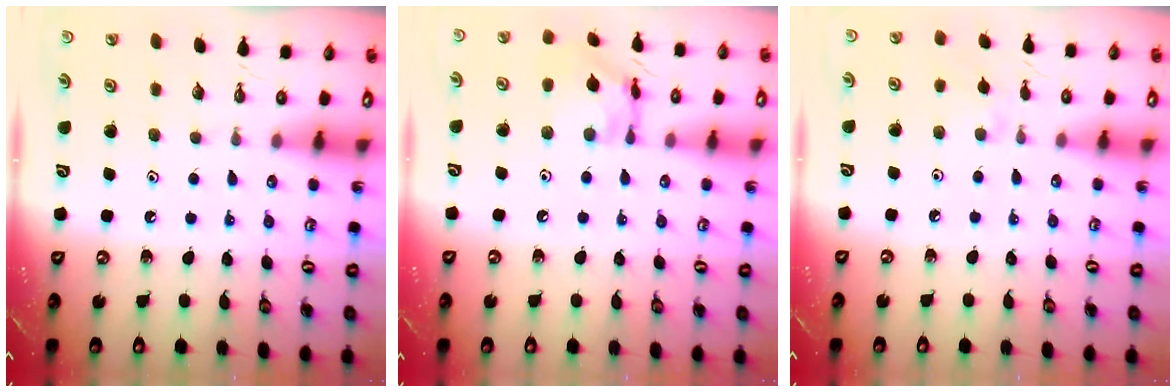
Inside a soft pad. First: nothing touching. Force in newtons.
{"total": 12.1, "press": 12.1, "slide": 0.9}
{"total": 1.1, "press": 1.0, "slide": 0.4}